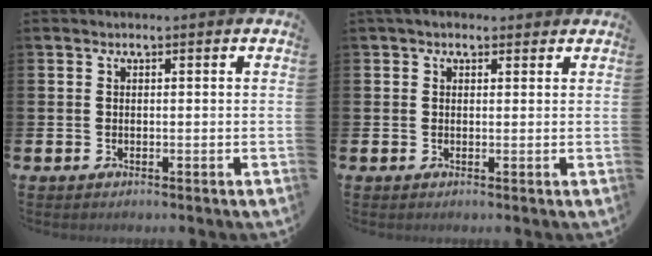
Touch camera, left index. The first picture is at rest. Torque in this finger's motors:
{"motor_torque": [0.00, -2.14, -0.04, 0.11]}